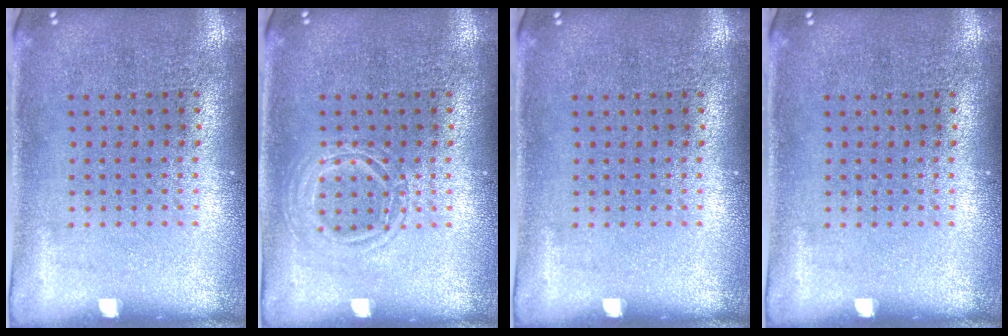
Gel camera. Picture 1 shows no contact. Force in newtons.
{"total": 1.6, "press": 1.6, "slide": 0.2}
{"total": 0.0}
{"total": 0.0}